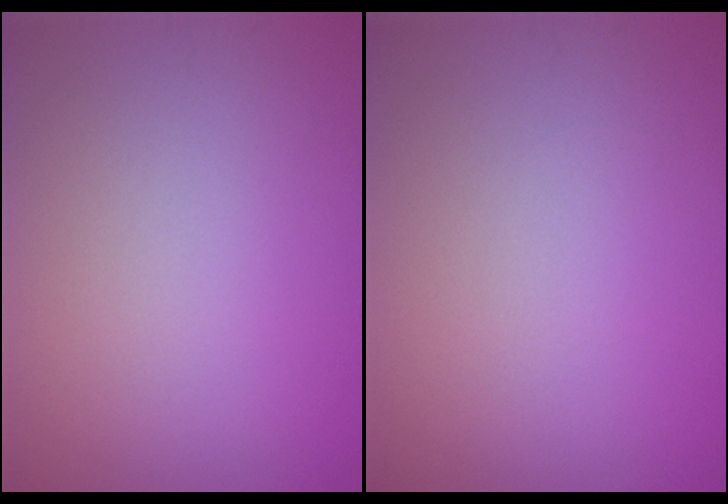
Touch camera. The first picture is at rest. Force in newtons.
{"total": 0.0}